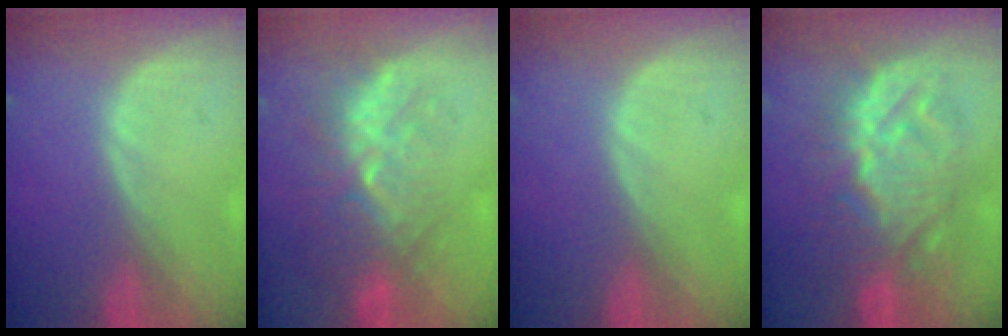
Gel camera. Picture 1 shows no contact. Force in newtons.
{"total": 9.1, "press": 8.4, "slide": 3.5}
{"total": 0.0}
{"total": 10.6, "press": 10.6, "slide": 0.7}